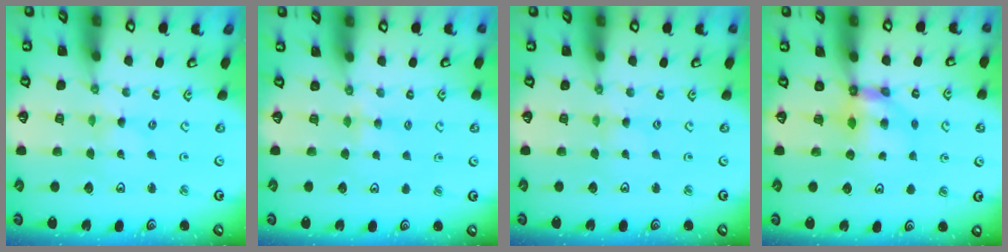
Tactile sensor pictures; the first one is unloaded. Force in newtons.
{"total": 3.8, "press": 3.8, "slide": 0.7}
{"total": 1.1, "press": 1.1, "slide": 0.2}
{"total": 6.7, "press": 6.7, "slide": 0.6}